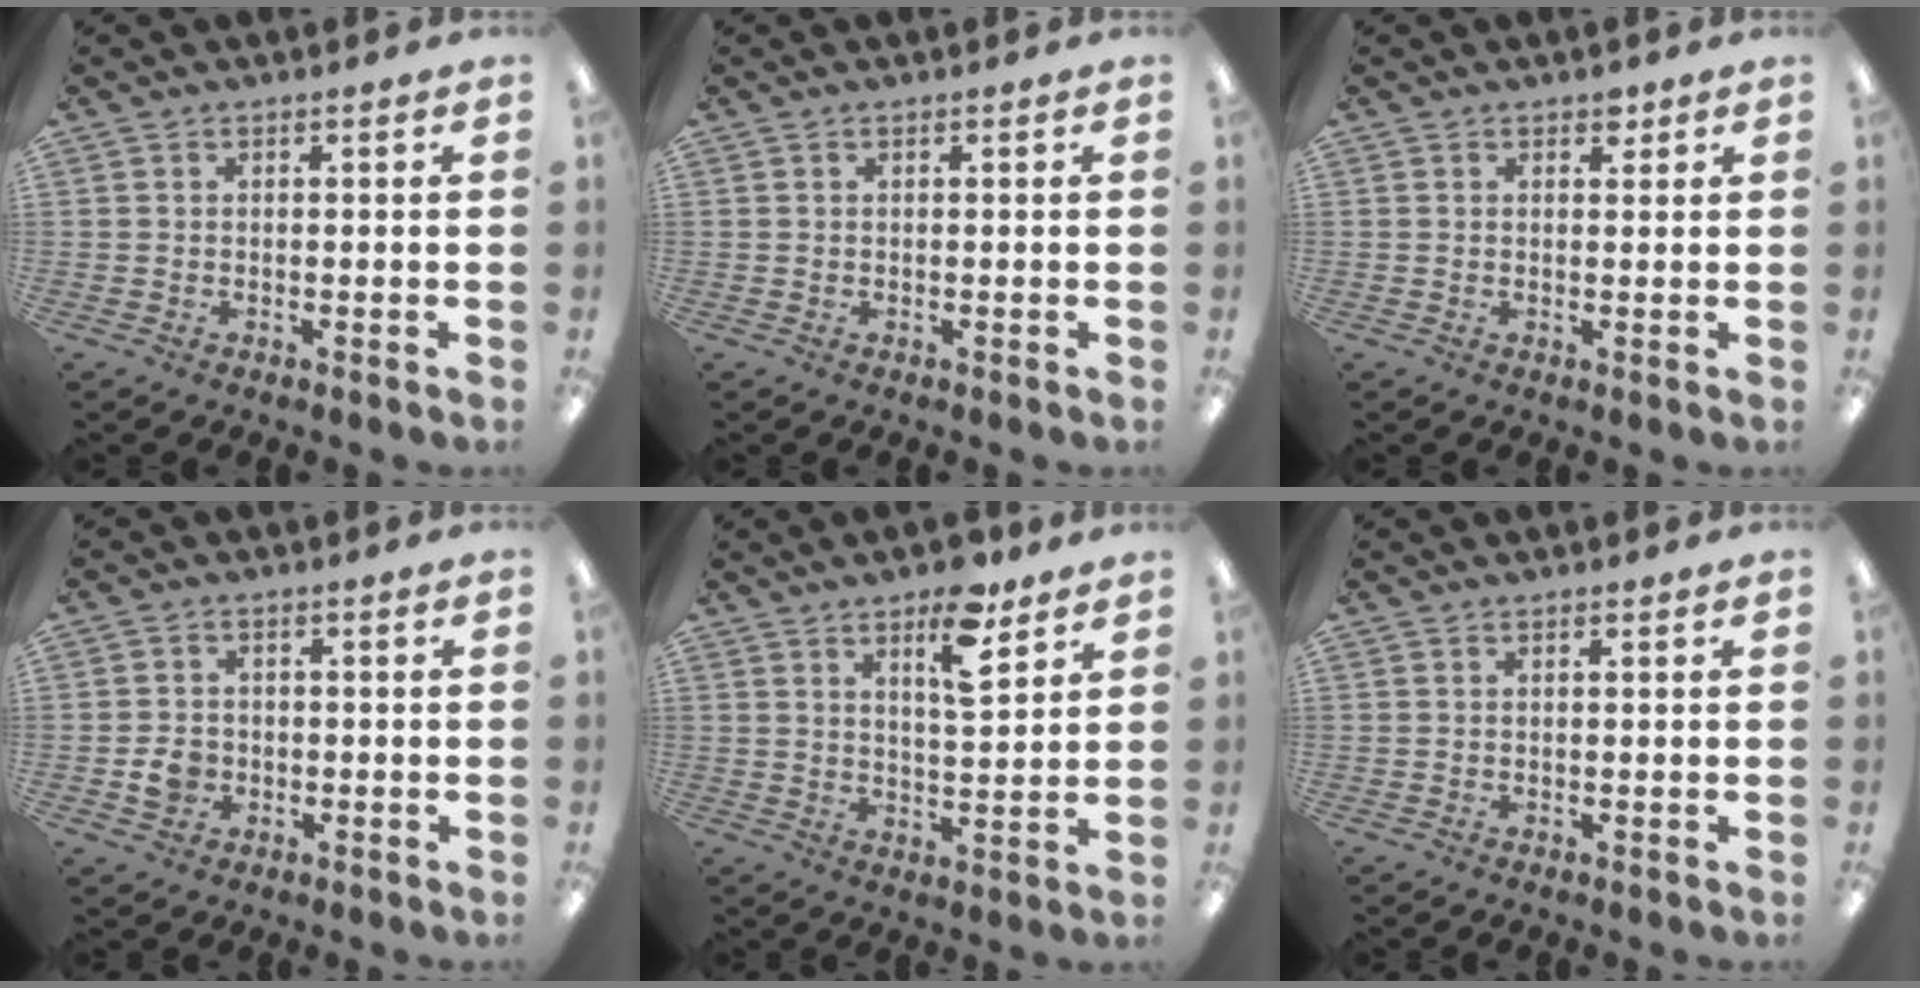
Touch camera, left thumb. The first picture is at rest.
{"total": 0.0}
{"total": 1.9, "force": [1.3, 1.1, 0.7], "torque": [0.002, -0.005, 0.020]}
{"total": 4.2, "force": [-0.9, 3.5, 2.0], "torque": [-0.024, 0.004, -0.016]}
{"total": 10.6, "force": [6.6, 3.7, 7.4], "torque": [-0.113, -0.029, 0.109]}
{"total": 0.0}